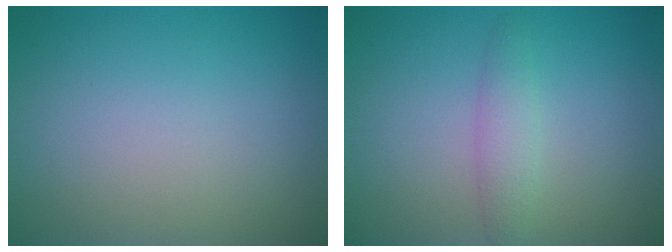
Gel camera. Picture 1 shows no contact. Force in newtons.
{"total": 1.9, "press": 1.9, "slide": 0.0}